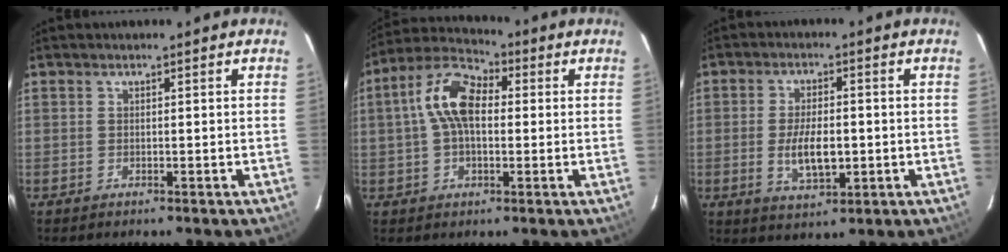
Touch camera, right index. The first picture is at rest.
{"total": 11.0, "force": [1.2, 6.1, 9.0], "torque": [-0.182, 0.028, 0.015]}
{"total": 7.7, "force": [-1.2, 3.4, 6.8], "torque": [-0.133, -0.005, -0.016]}